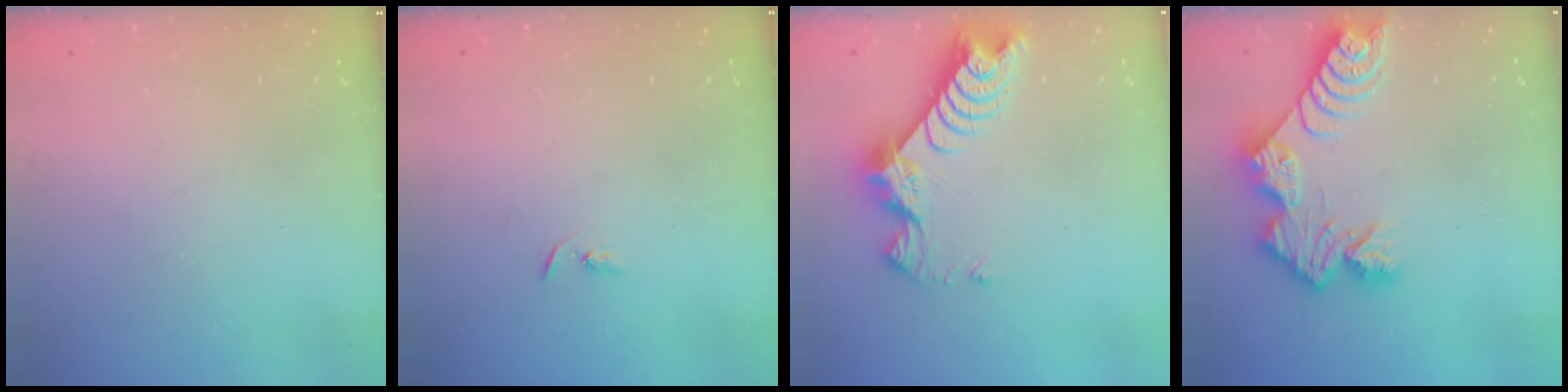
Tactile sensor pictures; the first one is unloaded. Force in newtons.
{"total": 2.2, "press": 2.2, "slide": 0.2}
{"total": 9.3, "press": 9.2, "slide": 0.8}
{"total": 10.9, "press": 10.9, "slide": 0.8}